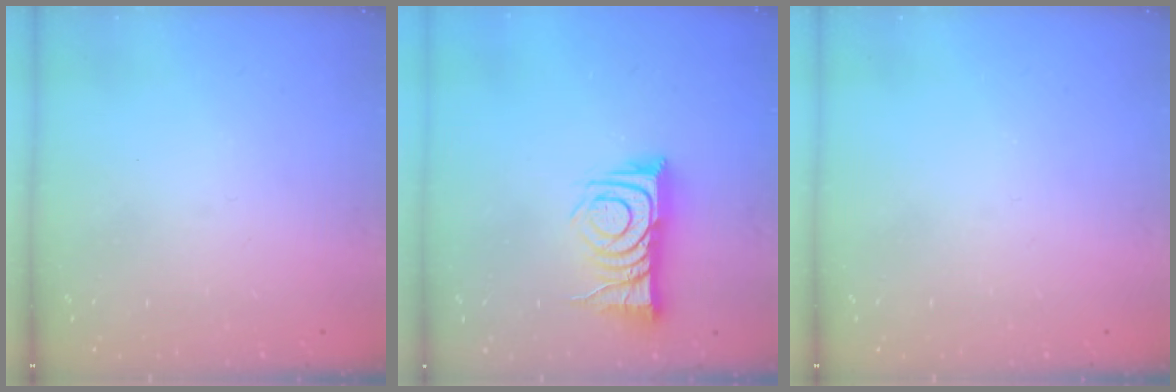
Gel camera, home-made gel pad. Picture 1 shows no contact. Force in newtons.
{"total": 11.9, "press": 11.9, "slide": 0.6}
{"total": 0.0}